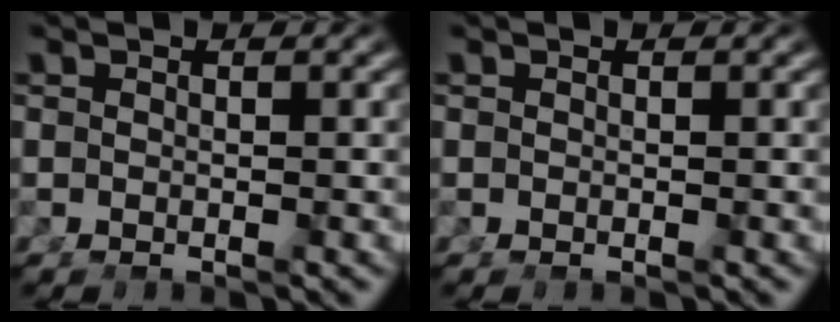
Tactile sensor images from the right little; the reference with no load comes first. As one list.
[{"total": 0.0}]